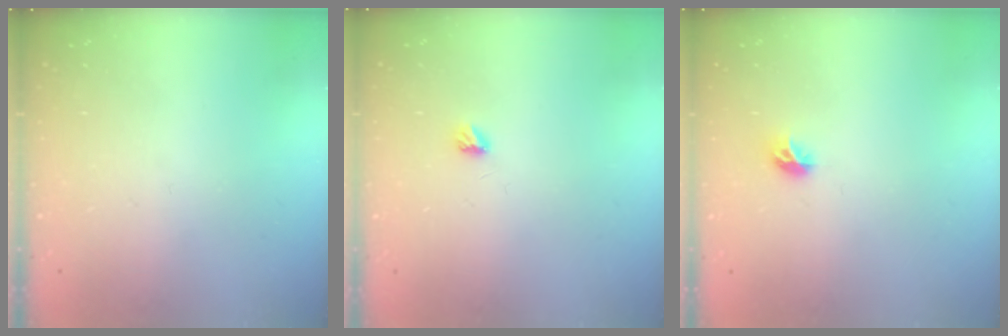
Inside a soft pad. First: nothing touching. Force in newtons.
{"total": 3.3, "press": 3.3, "slide": 0.4}
{"total": 5.4, "press": 5.4, "slide": 0.5}